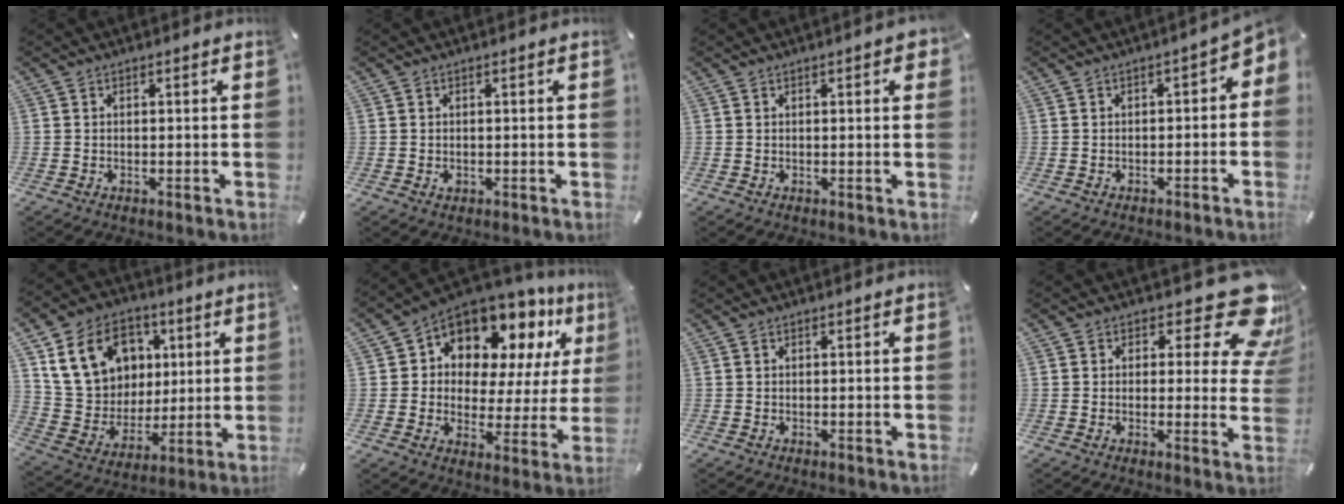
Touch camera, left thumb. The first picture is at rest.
{"total": 0.8, "force": [-0.2, 0.6, 0.6], "torque": [-0.010, 0.000, -0.004]}
{"total": 2.4, "force": [0.6, 0.6, 2.2], "torque": [-0.027, -0.002, 0.005]}
{"total": 3.5, "force": [-0.7, 2.0, 2.8], "torque": [-0.037, 0.002, -0.018]}
{"total": 17.8, "force": [6.4, 14.8, 7.6], "torque": [-0.136, -0.010, 0.132]}
{"total": 11.5, "force": [8.9, 6.6, 3.1], "torque": [-0.062, -0.090, 0.158]}
{"total": 0.0}
{"total": 15.7, "force": [8.0, 6.9, 11.6], "torque": [-0.138, -0.059, 0.132]}